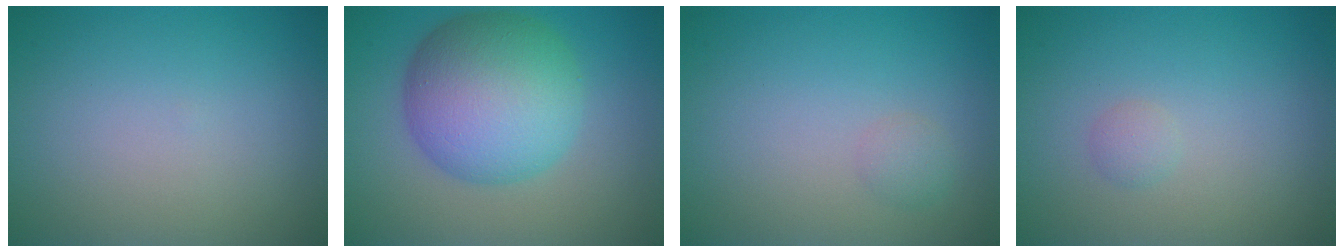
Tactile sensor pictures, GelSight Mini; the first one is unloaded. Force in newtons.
{"total": 10.0, "press": 10.0, "slide": 0.2}
{"total": 1.0, "press": 1.0, "slide": 0.0}
{"total": 0.8, "press": 0.8, "slide": 0.1}